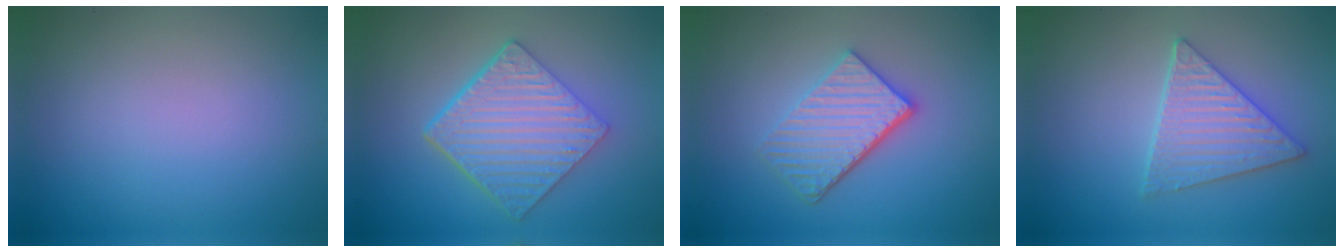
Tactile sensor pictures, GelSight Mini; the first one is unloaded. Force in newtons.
{"total": 6.6, "press": 4.7, "slide": 4.7}
{"total": 4.6, "press": 3.5, "slide": 2.9}
{"total": 4.0, "press": 3.8, "slide": 1.4}